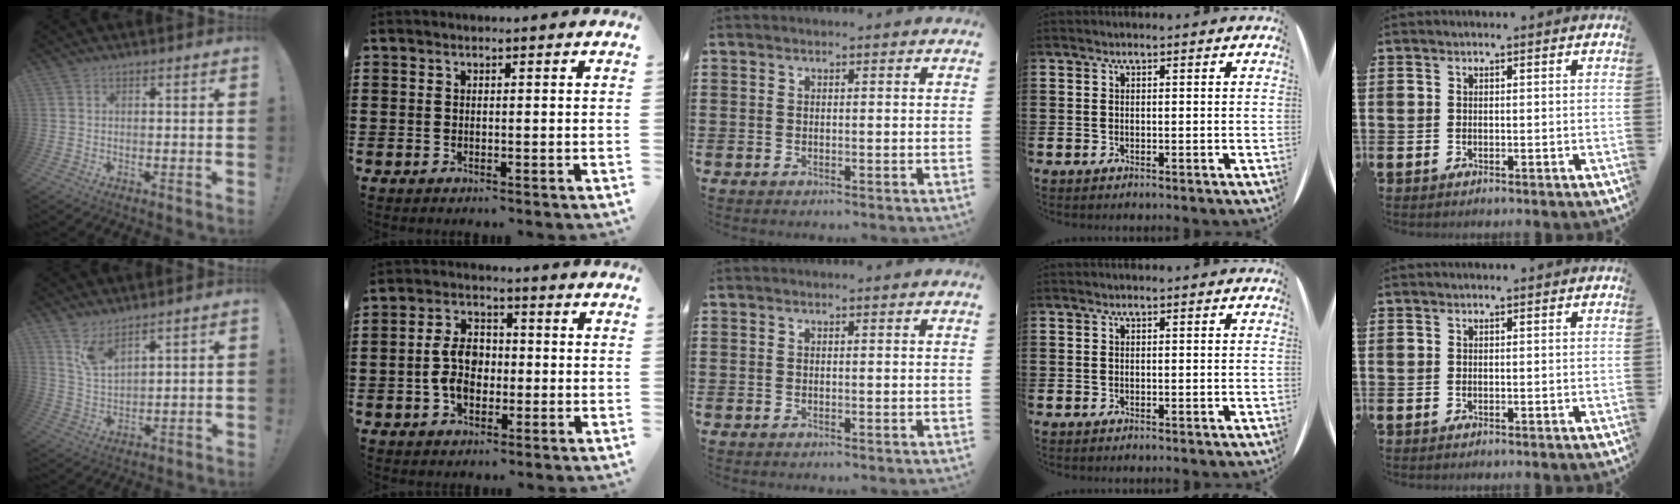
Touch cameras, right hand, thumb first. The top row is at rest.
{"thumb": {"total": 7.4, "force": [5.9, 2.5, 3.7], "torque": [-0.077, -0.030, 0.112]}, "index": {"total": 6.5, "force": [-1.1, 4.3, 4.8], "torque": [-0.114, 0.001, -0.024]}}